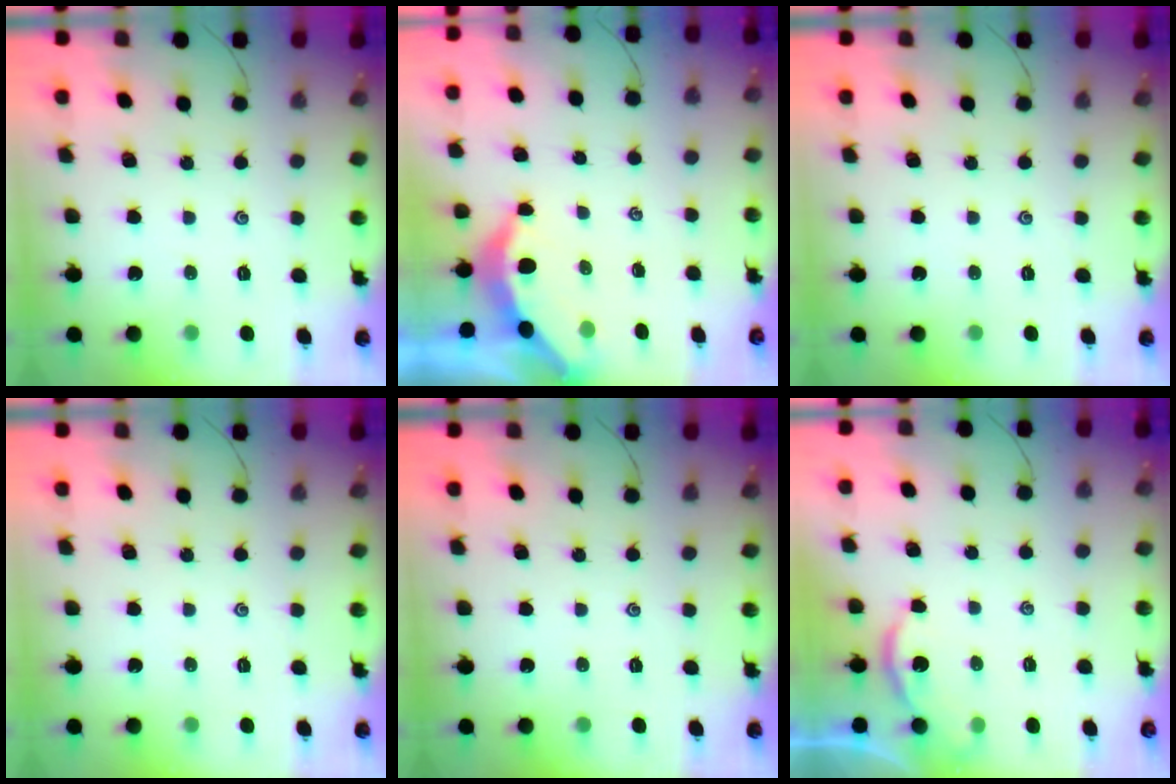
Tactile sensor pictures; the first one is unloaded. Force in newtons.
{"total": 3.8, "press": 3.8, "slide": 0.4}
{"total": 0.0}
{"total": 0.0}
{"total": 0.0}
{"total": 2.9, "press": 2.9, "slide": 0.2}